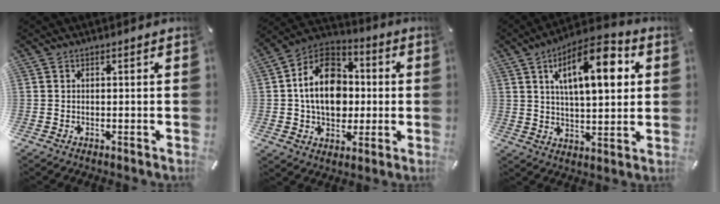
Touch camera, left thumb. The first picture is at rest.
{"total": 16.4, "force": [-0.2, 13.0, 10.1], "torque": [-0.184, 0.017, -0.006]}
{"total": 16.0, "force": [6.2, 6.8, 13.1], "torque": [-0.190, -0.017, 0.096]}